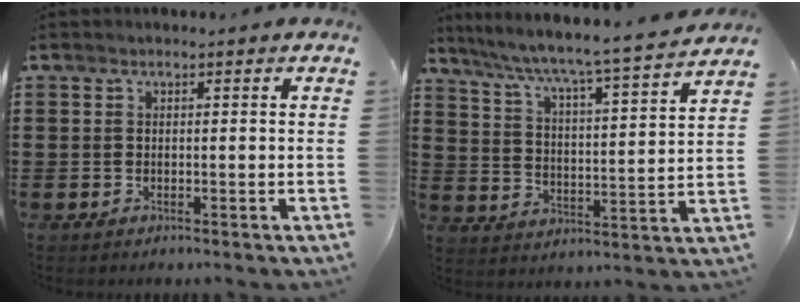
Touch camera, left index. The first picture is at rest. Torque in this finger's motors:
{"motor_torque": [2.14, 0.00, 0.43, 0.20]}